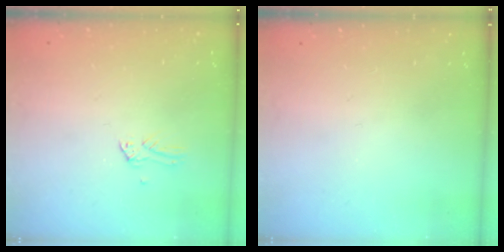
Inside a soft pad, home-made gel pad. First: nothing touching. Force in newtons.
{"total": 0.0}